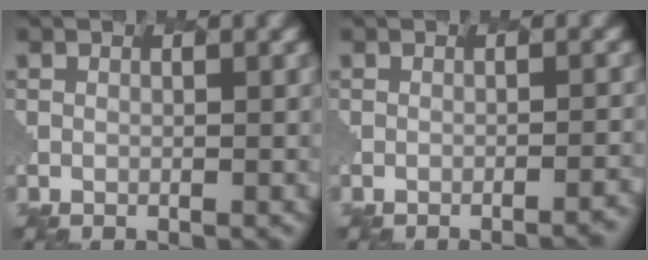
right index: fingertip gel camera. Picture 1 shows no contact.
{"total": 2.4, "force": [-1.8, 0.5, 1.4], "torque": [-0.008, 0.008, -0.021]}